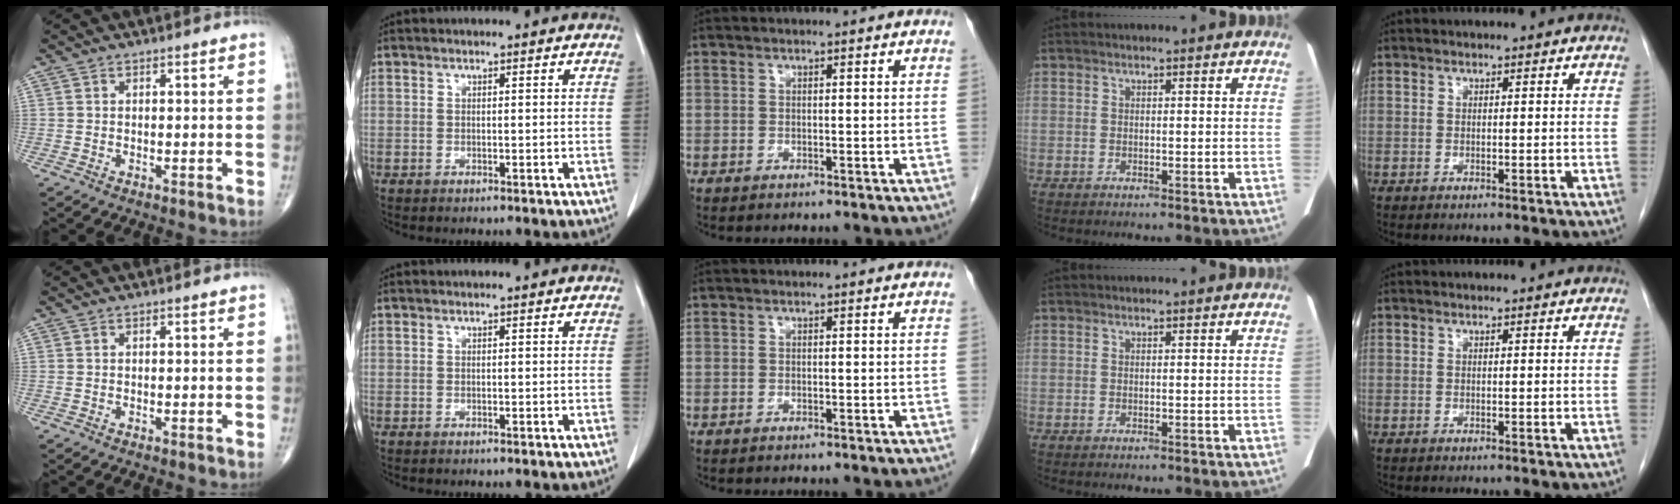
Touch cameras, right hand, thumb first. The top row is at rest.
{}